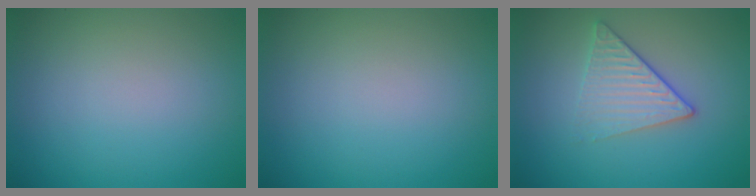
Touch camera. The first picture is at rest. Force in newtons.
{"total": 0.0}
{"total": 3.2, "press": 2.8, "slide": 1.6}